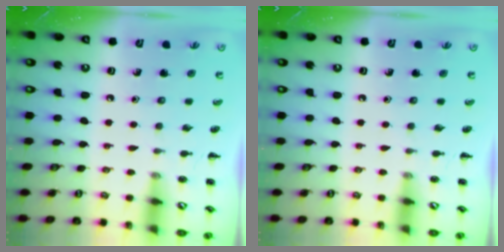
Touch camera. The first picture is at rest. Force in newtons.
{"total": 0.0}